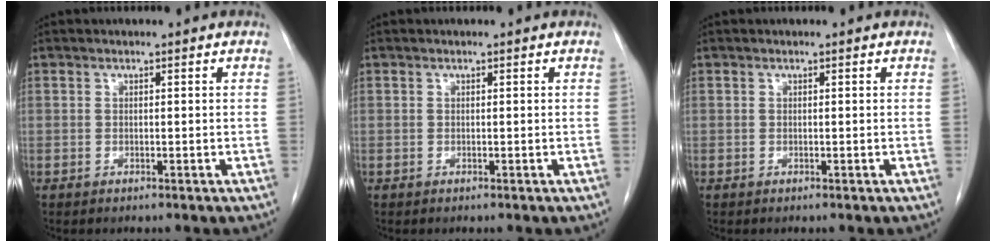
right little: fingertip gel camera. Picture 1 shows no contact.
{"total": 0.0}
{"total": 0.0}